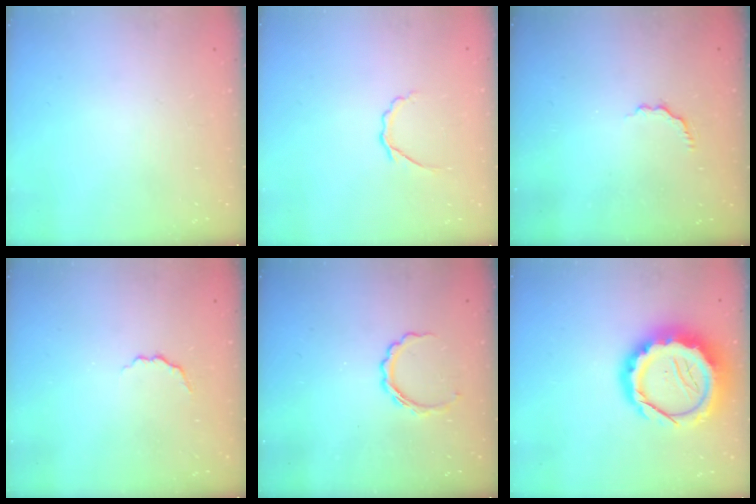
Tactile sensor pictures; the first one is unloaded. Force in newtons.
{"total": 2.9, "press": 2.7, "slide": 0.8}
{"total": 2.5, "press": 2.3, "slide": 1.0}
{"total": 2.7, "press": 2.6, "slide": 0.9}
{"total": 5.5, "press": 5.5, "slide": 0.4}
{"total": 18.8, "press": 18.4, "slide": 4.0}